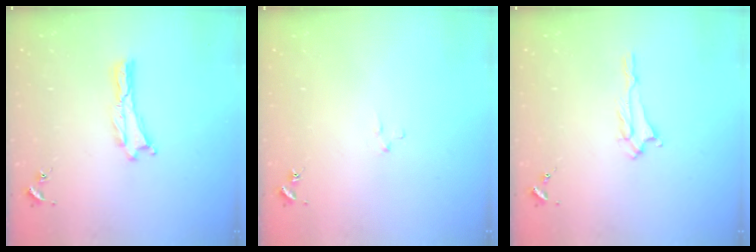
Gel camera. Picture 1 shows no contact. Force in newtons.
{"total": 1.8, "press": 1.8, "slide": 0.1}
{"total": 1.4, "press": 1.3, "slide": 0.2}